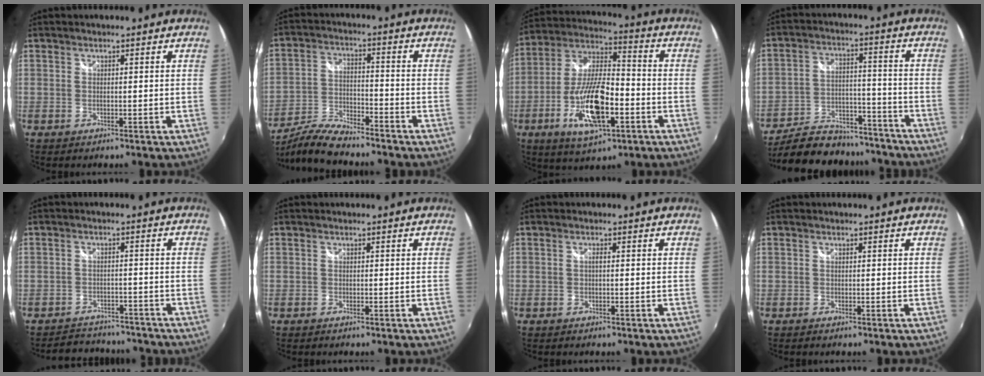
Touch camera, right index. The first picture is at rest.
{"total": 10.2, "force": [-9.1, 1.4, 4.3], "torque": [-0.093, -0.007, -0.174]}
{"total": 17.2, "force": [-6.1, 6.4, 14.8], "torque": [-0.304, -0.011, -0.109]}
{"total": 20.3, "force": [-17.2, 8.2, 7.0], "torque": [-0.152, 0.023, -0.239]}
{"total": 8.4, "force": [-7.4, 3.6, 1.5], "torque": [-0.039, 0.019, -0.097]}
{"total": 0.0}
{"total": 0.8, "force": [-0.2, 0.1, 0.8], "torque": [-0.014, 0.002, -0.004]}
{"total": 0.0}